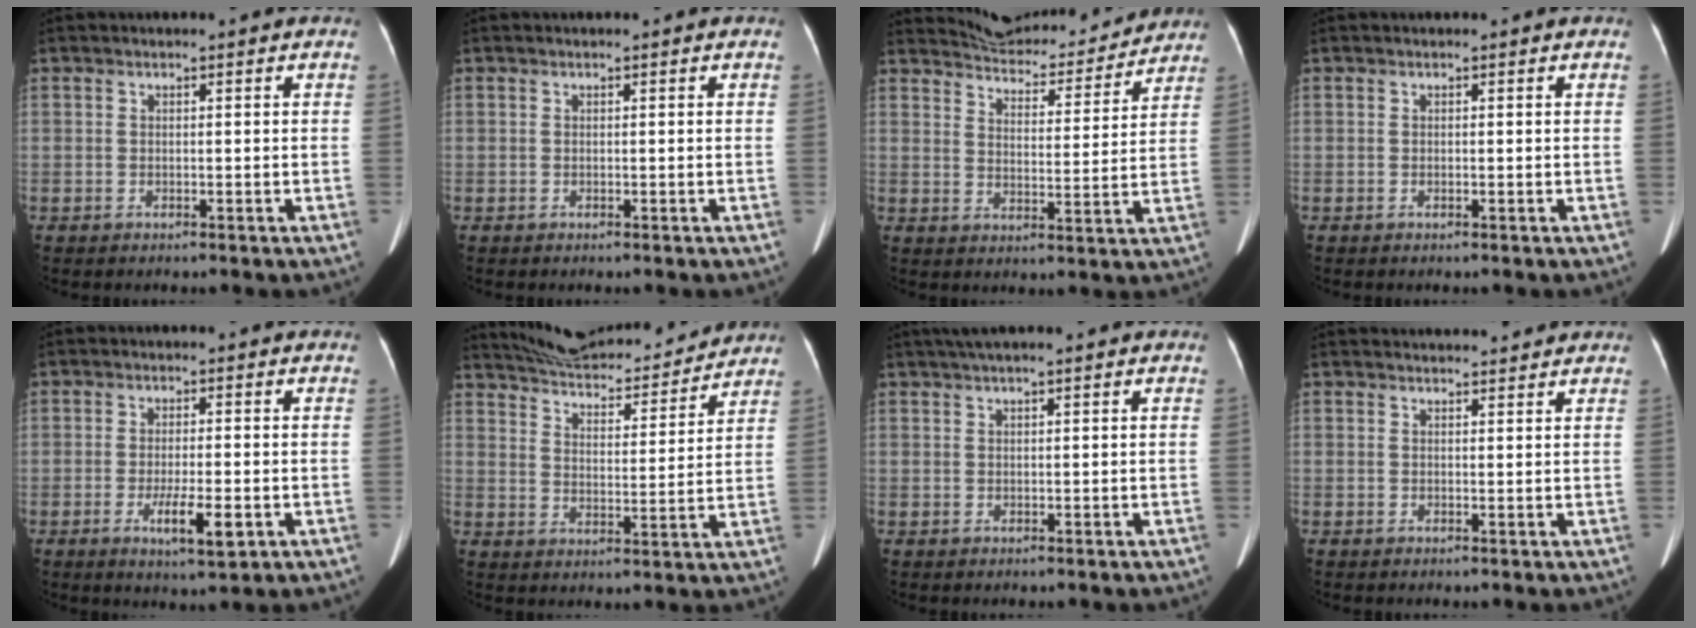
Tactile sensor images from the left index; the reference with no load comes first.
{"total": 0.0}
{"total": 15.4, "force": [14.9, 2.7, 2.9], "torque": [-0.034, -0.001, 0.196]}
{"total": 0.0}
{"total": 5.4, "force": [-1.9, 0.9, 4.9], "torque": [-0.087, -0.008, -0.028]}
{"total": 18.1, "force": [17.2, 2.9, 4.9], "torque": [-0.076, 0.008, 0.245]}
{"total": 3.7, "force": [2.8, 0.0, 2.4], "torque": [-0.040, 0.030, 0.051]}
{"total": 5.3, "force": [5.1, 0.9, 0.7], "torque": [-0.007, 0.026, 0.056]}